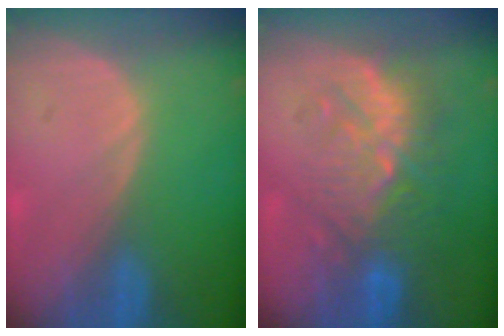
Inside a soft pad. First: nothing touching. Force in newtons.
{"total": 9.1, "press": 9.0, "slide": 1.6}